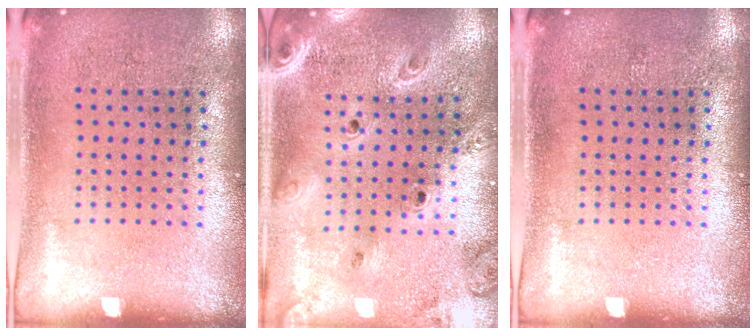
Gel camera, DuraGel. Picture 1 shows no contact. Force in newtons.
{"total": 2.7, "press": 2.3, "slide": 1.4}
{"total": 0.0}